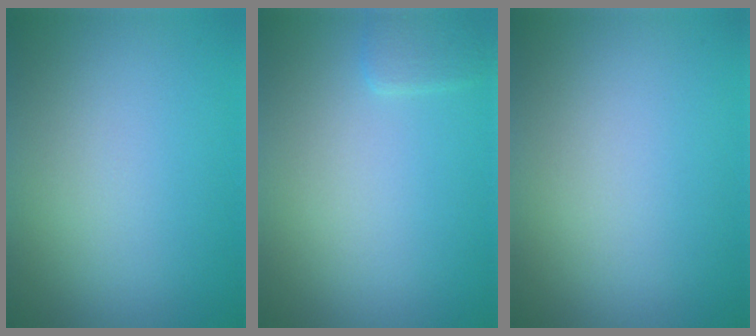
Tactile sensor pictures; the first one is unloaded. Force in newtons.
{"total": 1.2, "press": 1.2, "slide": 0.1}
{"total": 0.0}